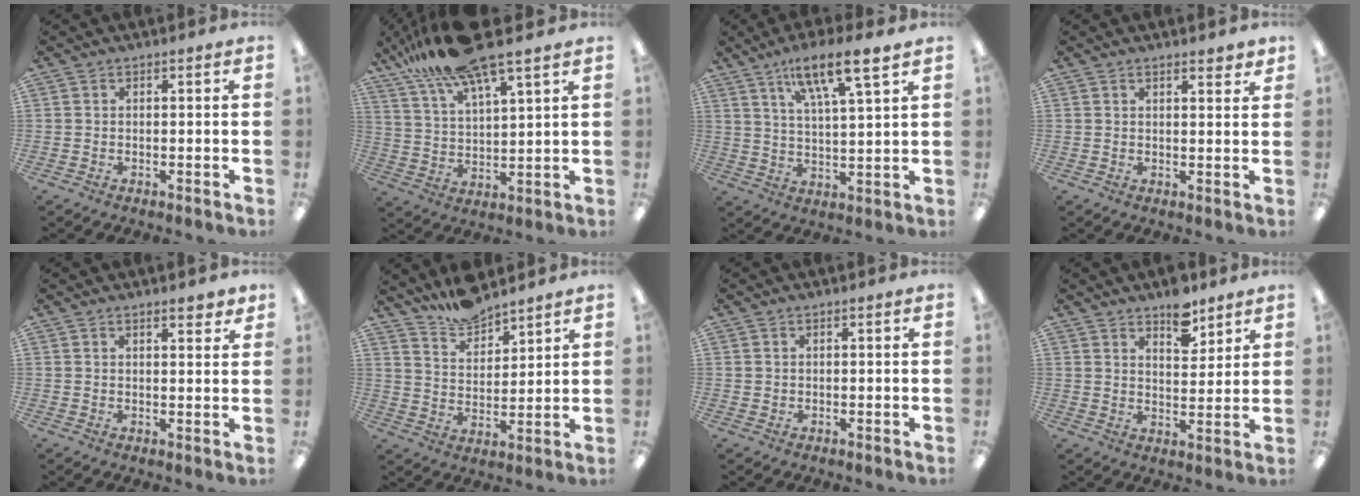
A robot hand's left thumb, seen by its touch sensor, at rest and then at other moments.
{"total": 16.4, "force": [13.1, 3.2, 9.3], "torque": [-0.186, -0.065, 0.229]}
{"total": 11.2, "force": [7.9, 1.9, 7.6], "torque": [-0.134, -0.040, 0.133]}
{"total": 2.6, "force": [2.3, 0.6, 1.1], "torque": [-0.001, -0.015, 0.036]}
{"total": 3.3, "force": [2.6, 0.9, 1.7], "torque": [-0.015, -0.015, 0.041]}
{"total": 9.0, "force": [8.6, 2.2, 1.3], "torque": [-0.032, -0.062, 0.162]}
{"total": 0.6, "force": [0.4, 0.4, 0.0], "torque": [0.001, 0.002, 0.008]}
{"total": 7.1, "force": [5.6, 3.2, 3.0], "torque": [-0.026, -0.037, 0.095]}